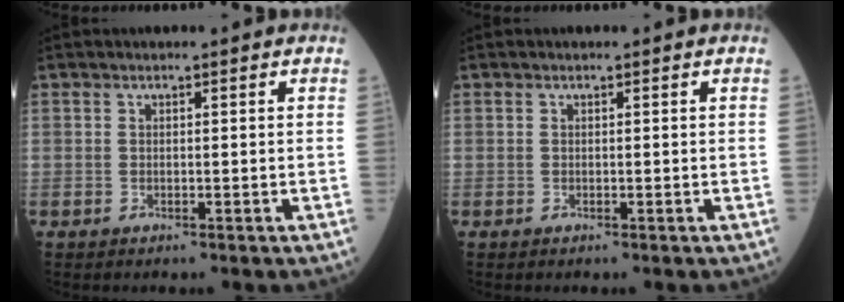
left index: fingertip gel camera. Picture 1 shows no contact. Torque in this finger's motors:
{"motor_torque": [0.00, 0.00, 0.00, 0.00]}